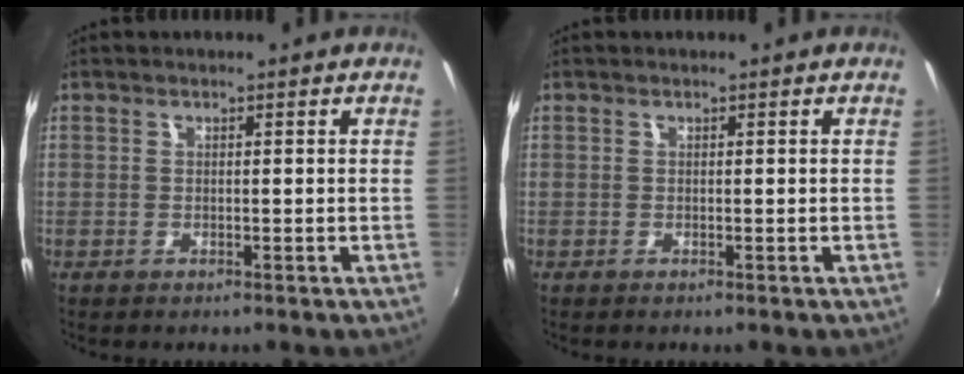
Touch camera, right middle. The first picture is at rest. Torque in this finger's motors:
{"motor_torque": [0.03, -0.15, 0.00, 0.00]}